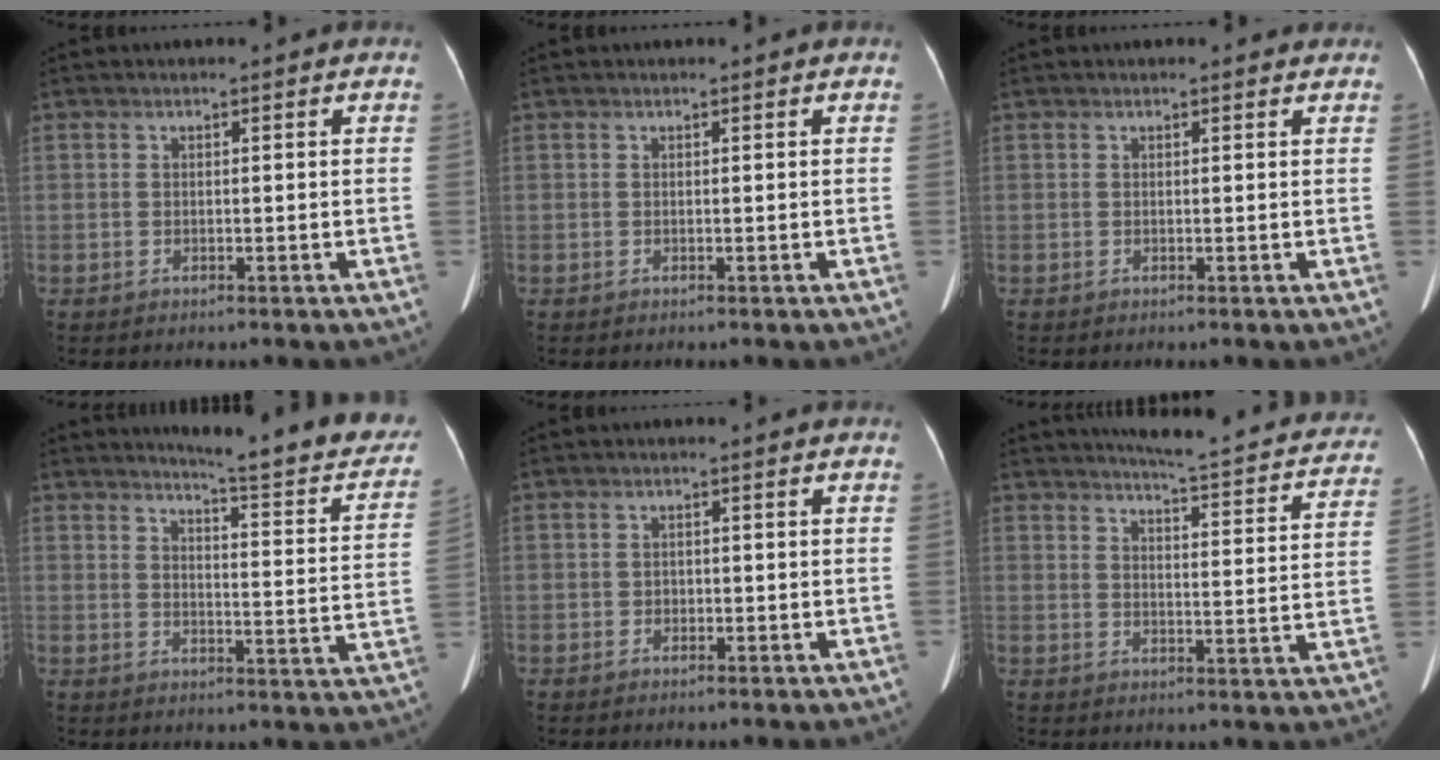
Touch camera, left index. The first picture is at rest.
{"total": 0.0}
{"total": 1.5, "force": [1.4, 0.5, 0.5], "torque": [-0.010, 0.006, 0.009]}
{"total": 17.6, "force": [15.7, 1.4, 7.8], "torque": [-0.090, -0.068, 0.175]}
{"total": 1.0, "force": [-0.4, 0.8, 0.4], "torque": [-0.005, 0.003, -0.005]}
{"total": 20.4, "force": [18.7, 2.6, 7.7], "torque": [-0.093, -0.044, 0.212]}